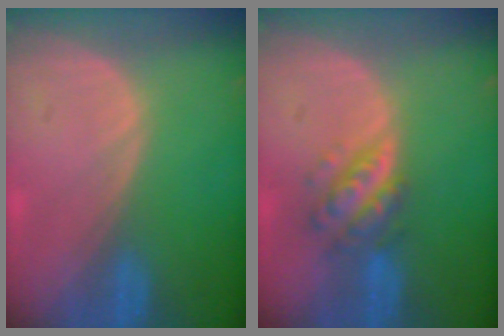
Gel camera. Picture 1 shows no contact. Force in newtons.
{"total": 5.6, "press": 5.2, "slide": 2.1}